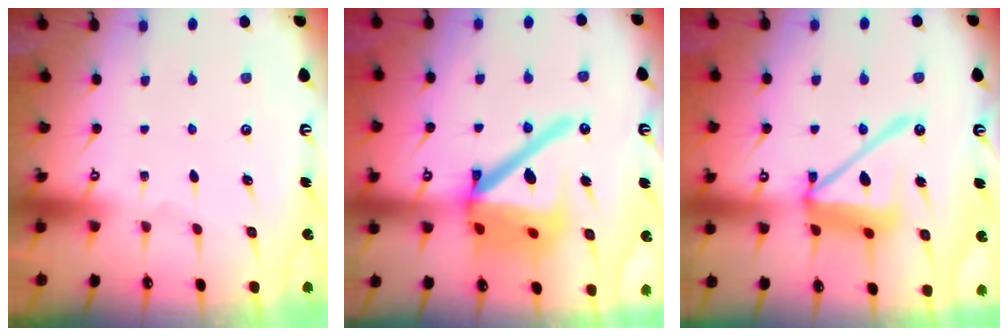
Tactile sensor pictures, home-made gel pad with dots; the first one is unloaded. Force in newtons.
{"total": 21.2, "press": 21.0, "slide": 2.9}
{"total": 14.6, "press": 14.5, "slide": 1.8}